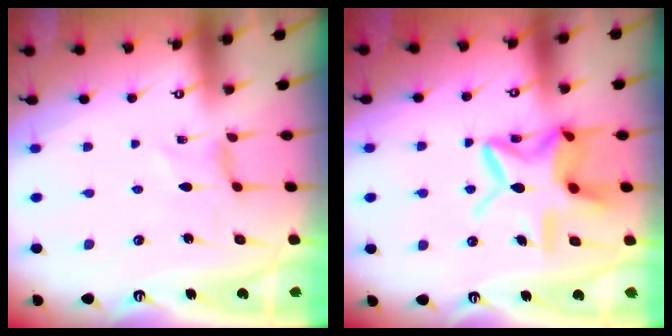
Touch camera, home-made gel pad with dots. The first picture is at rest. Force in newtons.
{"total": 15.7, "press": 15.6, "slide": 1.3}